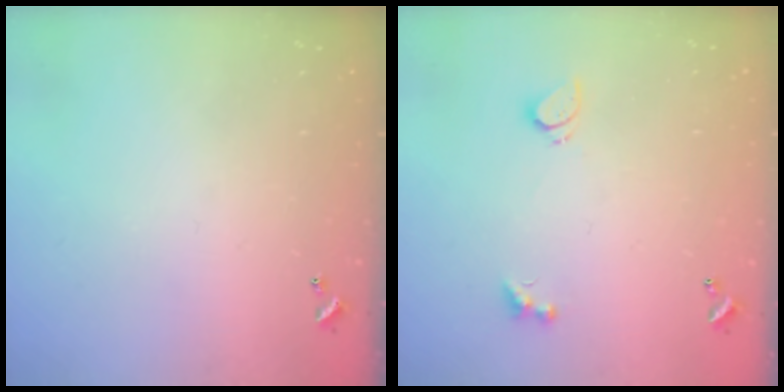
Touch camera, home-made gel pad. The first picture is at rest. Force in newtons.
{"total": 2.2, "press": 2.1, "slide": 0.6}